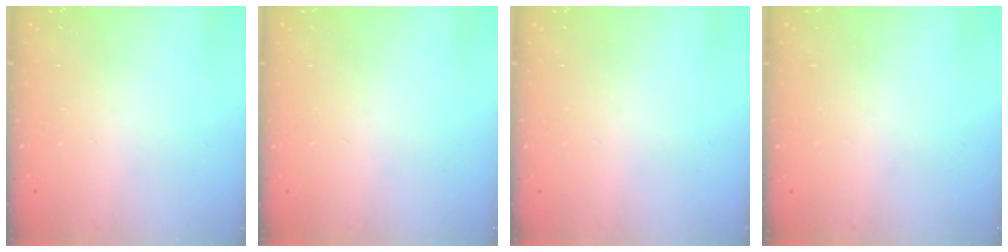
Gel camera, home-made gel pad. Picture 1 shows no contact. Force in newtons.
{"total": 0.0}
{"total": 0.0}
{"total": 0.0}